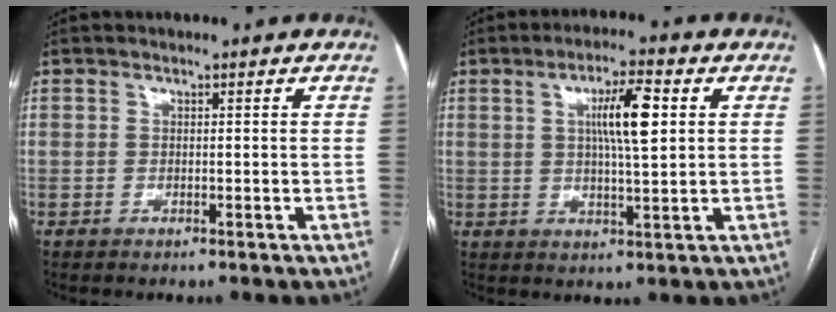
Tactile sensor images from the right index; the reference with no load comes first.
{"total": 7.8, "force": [1.9, 0.8, 7.5], "torque": [-0.131, 0.006, 0.033]}